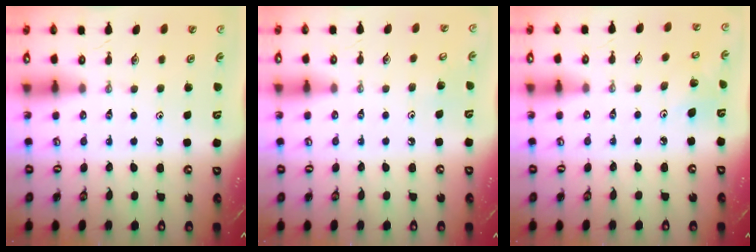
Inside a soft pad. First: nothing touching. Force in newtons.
{"total": 4.0, "press": 3.9, "slide": 0.4}
{"total": 4.7, "press": 4.5, "slide": 1.6}